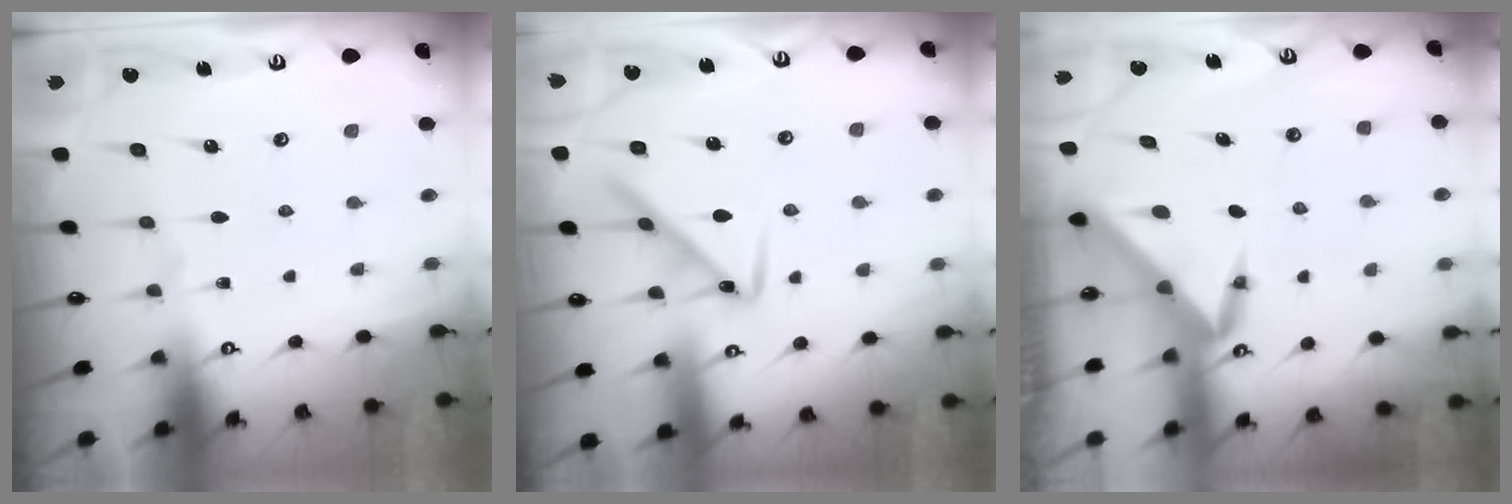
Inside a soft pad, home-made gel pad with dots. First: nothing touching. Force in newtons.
{"total": 9.3, "press": 9.2, "slide": 0.5}
{"total": 3.6, "press": 3.6, "slide": 0.2}